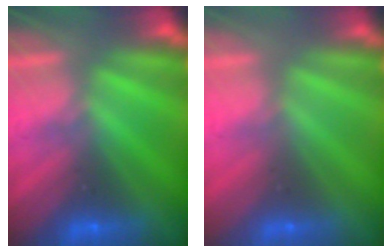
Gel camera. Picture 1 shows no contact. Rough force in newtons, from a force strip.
{"total": 2.6}